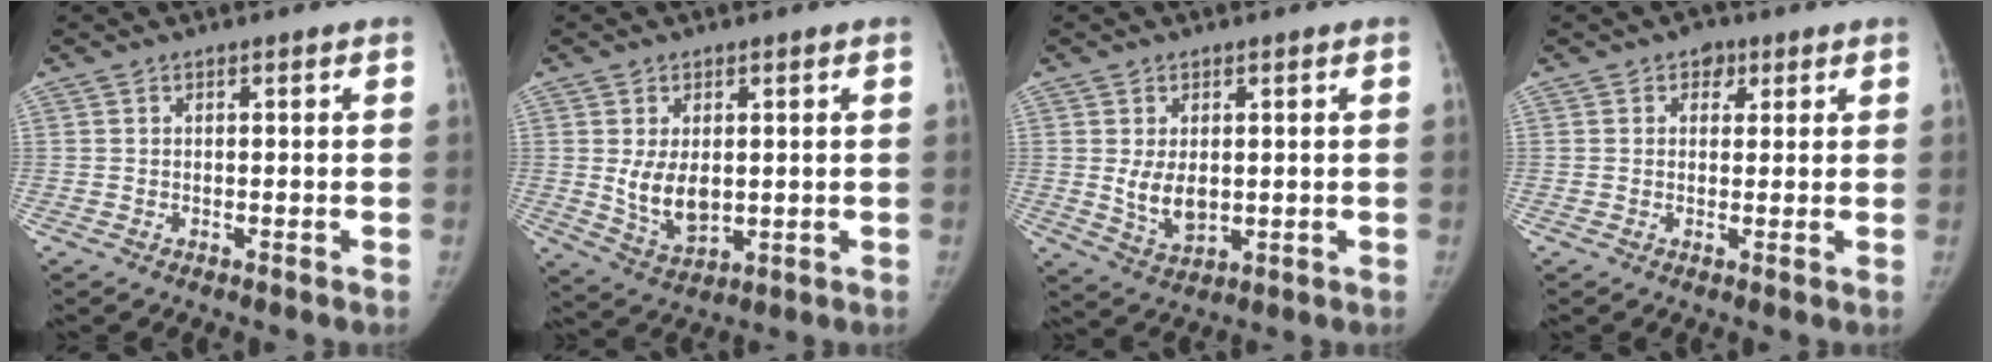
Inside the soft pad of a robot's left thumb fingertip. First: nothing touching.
{"total": 7.8, "force": [0.6, 4.9, 6.0], "torque": [-0.090, -0.017, 0.028]}
{"total": 6.4, "force": [0.4, 4.0, 4.9], "torque": [-0.074, -0.016, 0.021]}
{"total": 3.1, "force": [1.5, 2.4, 1.2], "torque": [0.008, -0.003, 0.015]}